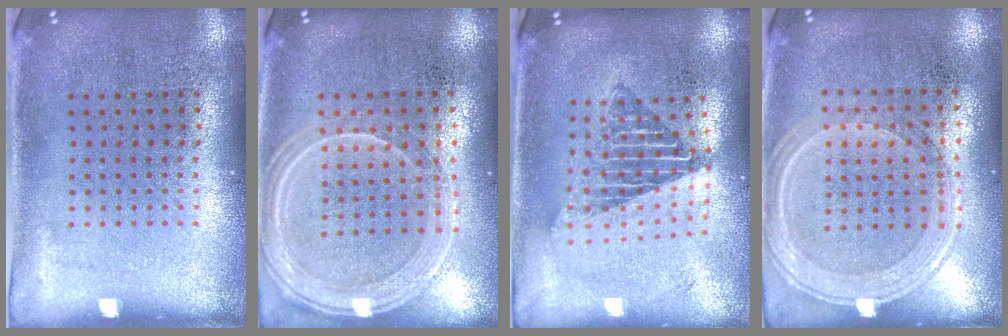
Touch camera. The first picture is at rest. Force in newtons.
{"total": 1.3, "press": 1.3, "slide": 0.1}
{"total": 1.7, "press": 1.4, "slide": 1.0}
{"total": 1.2, "press": 1.2, "slide": 0.3}